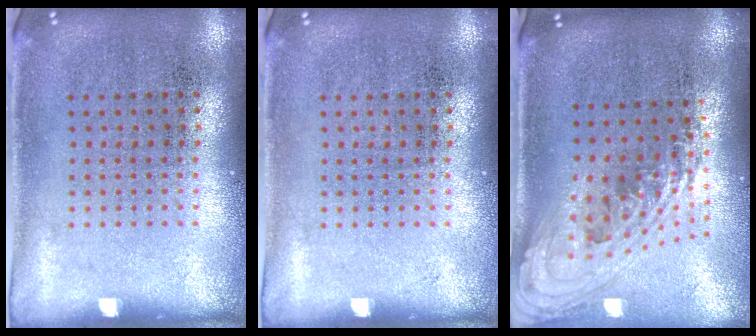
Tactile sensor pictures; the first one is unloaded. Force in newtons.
{"total": 0.0}
{"total": 2.3, "press": 1.6, "slide": 1.7}